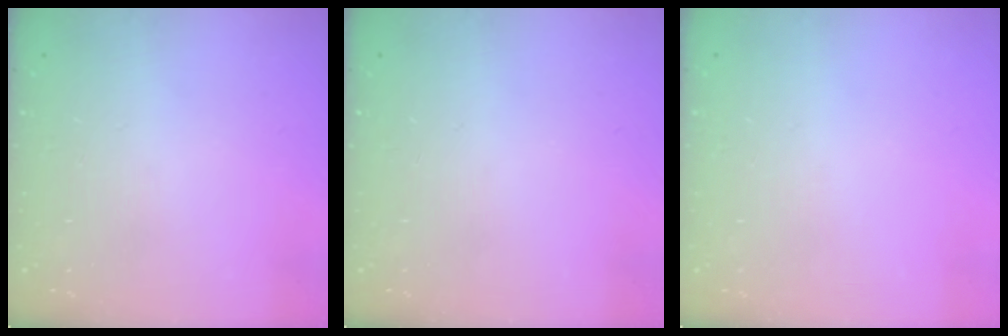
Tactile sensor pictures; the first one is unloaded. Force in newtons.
{"total": 0.0}
{"total": 0.0}